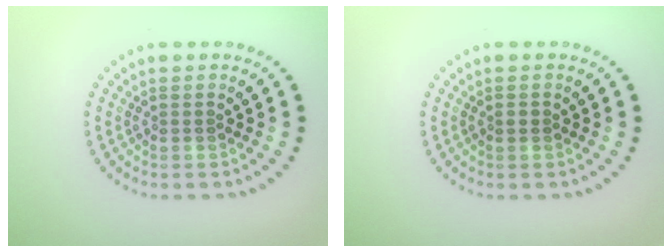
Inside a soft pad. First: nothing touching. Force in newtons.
{"total": 0.5, "press": 0.5, "slide": 0.1}